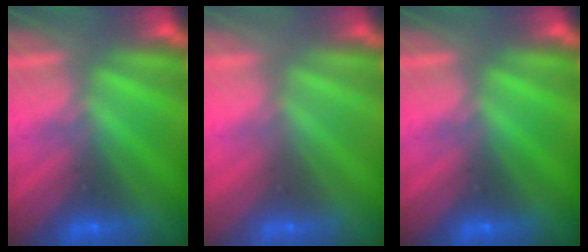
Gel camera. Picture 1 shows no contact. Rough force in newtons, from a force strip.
{"total": 2.8}
{"total": 0.0}